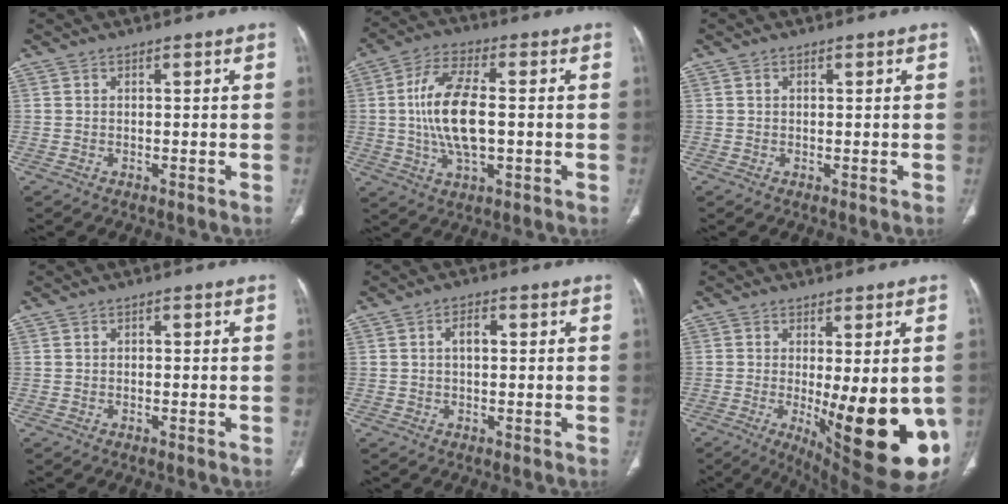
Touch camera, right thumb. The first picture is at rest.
{"total": 13.7, "force": [0.0, 6.0, 12.3], "torque": [-0.245, 0.008, -0.001]}
{"total": 0.5, "force": [0.2, 0.3, 0.3], "torque": [-0.005, 0.000, 0.003]}
{"total": 0.8, "force": [-0.1, 0.5, 0.5], "torque": [-0.005, 0.003, -0.005]}
{"total": 3.2, "force": [0.4, 1.7, 2.6], "torque": [-0.045, 0.010, 0.005]}
{"total": 20.6, "force": [-4.6, 6.5, 19.0], "torque": [-0.205, -0.030, -0.039]}